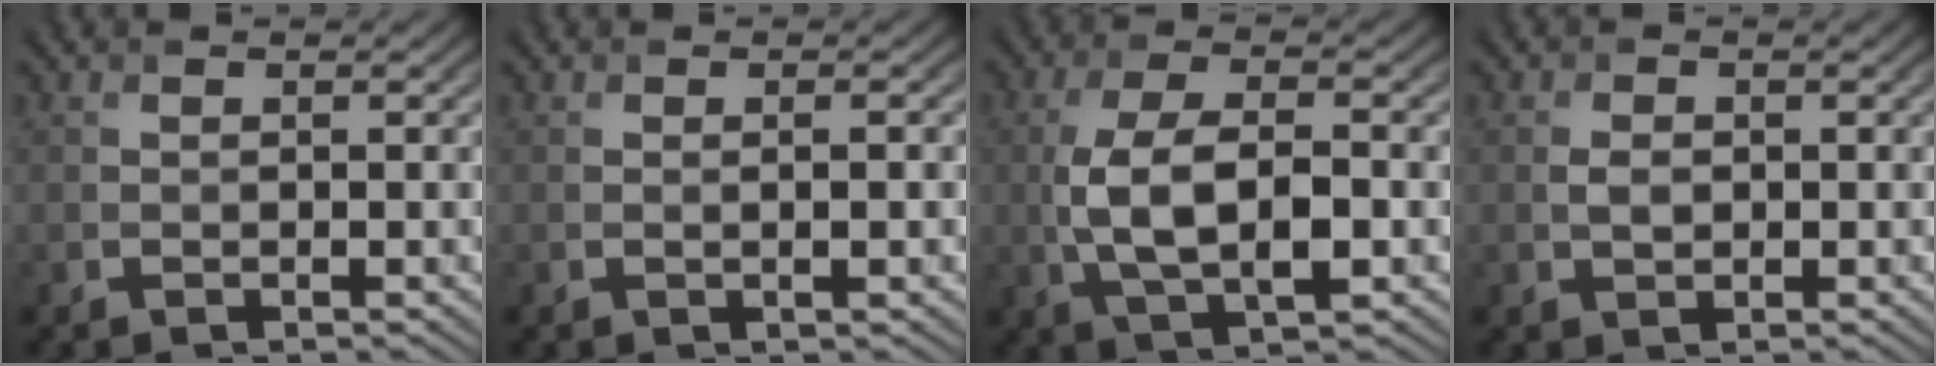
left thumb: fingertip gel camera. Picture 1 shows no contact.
{"total": 1.6, "force": [0.1, 0.3, 1.6], "torque": [-0.024, 0.003, -0.001]}
{"total": 8.2, "force": [-1.2, 3.8, 7.2], "torque": [-0.154, -0.003, -0.019]}
{"total": 1.5, "force": [0.0, 1.2, 0.9], "torque": [-0.022, -0.002, 0.001]}